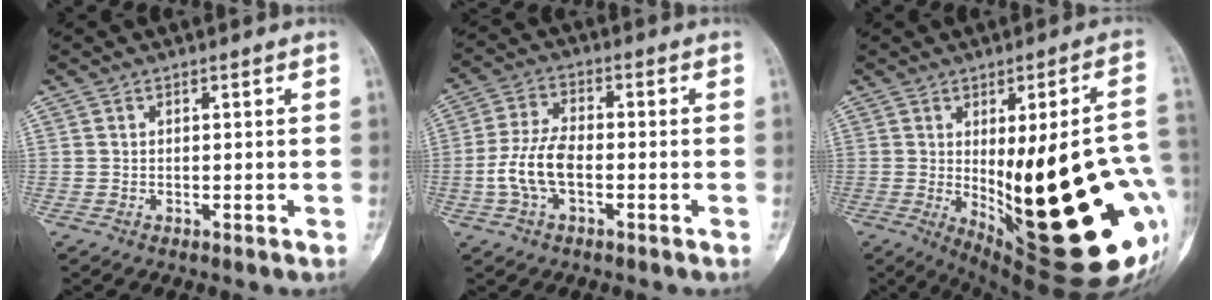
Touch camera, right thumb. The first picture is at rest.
{"total": 8.3, "force": [-2.0, 4.2, 6.9], "torque": [-0.152, 0.023, -0.040]}
{"total": 33.0, "force": [-4.8, 10.2, 31.0], "torque": [-0.339, -0.013, -0.042]}